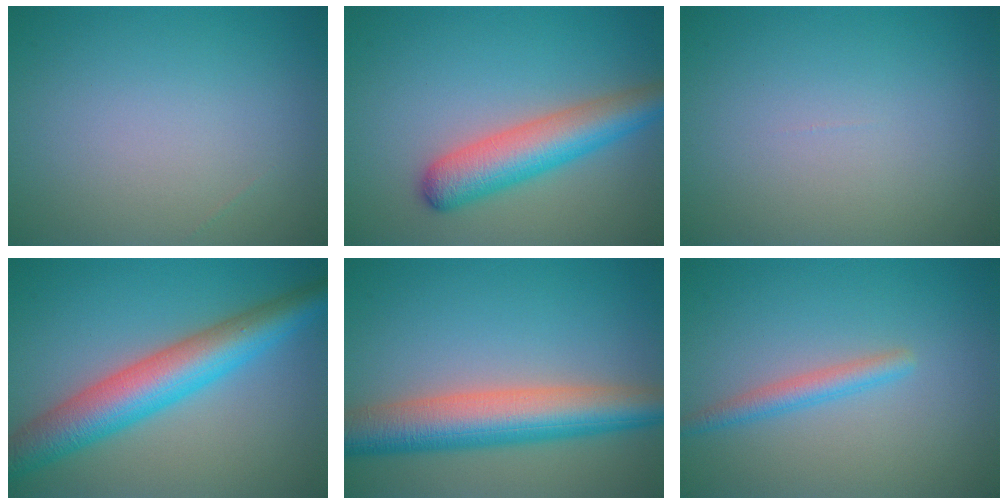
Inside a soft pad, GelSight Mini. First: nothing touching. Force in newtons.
{"total": 5.7, "press": 5.7, "slide": 0.2}
{"total": 0.0}
{"total": 7.8, "press": 7.8, "slide": 0.2}
{"total": 8.0, "press": 8.0, "slide": 0.2}
{"total": 2.0, "press": 2.0, "slide": 0.1}